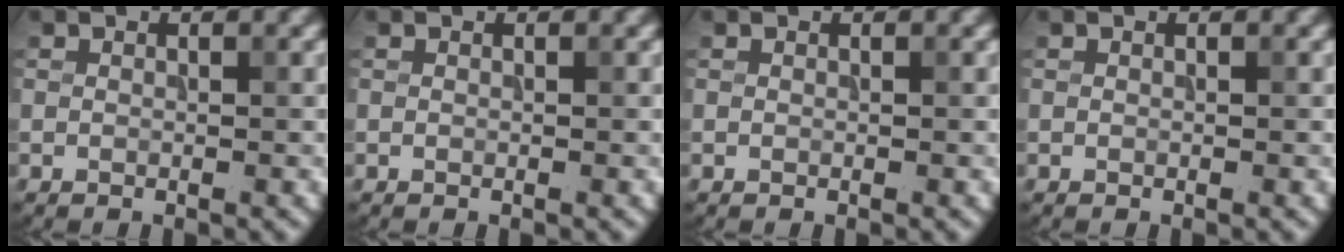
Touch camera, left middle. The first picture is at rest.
{"total": 0.0}
{"total": 0.0}
{"total": 0.0}